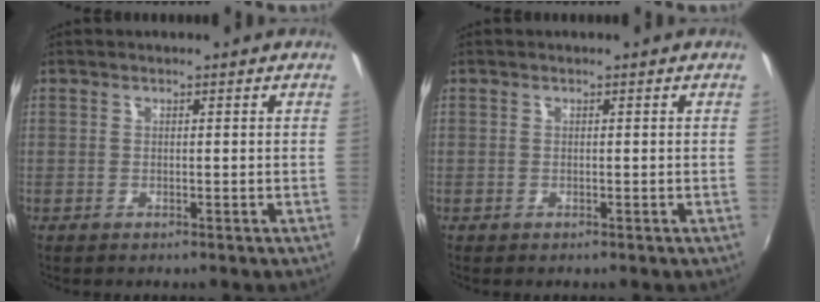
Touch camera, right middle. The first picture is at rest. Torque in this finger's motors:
{"motor_torque": [0.81, -1.33, -0.03, -0.01]}